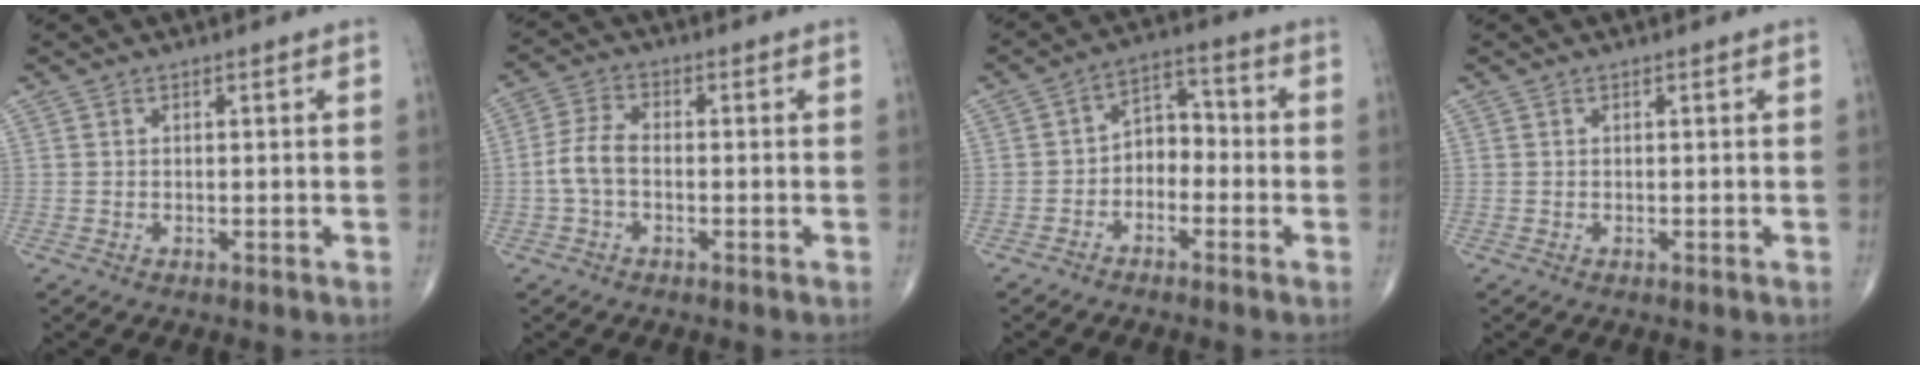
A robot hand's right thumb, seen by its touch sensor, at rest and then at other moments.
{"total": 5.1, "force": [-1.0, 3.0, 4.1], "torque": [-0.090, 0.019, -0.026]}
{"total": 6.2, "force": [-2.0, 4.4, 3.9], "torque": [-0.038, 0.039, -0.050]}
{"total": 0.0}